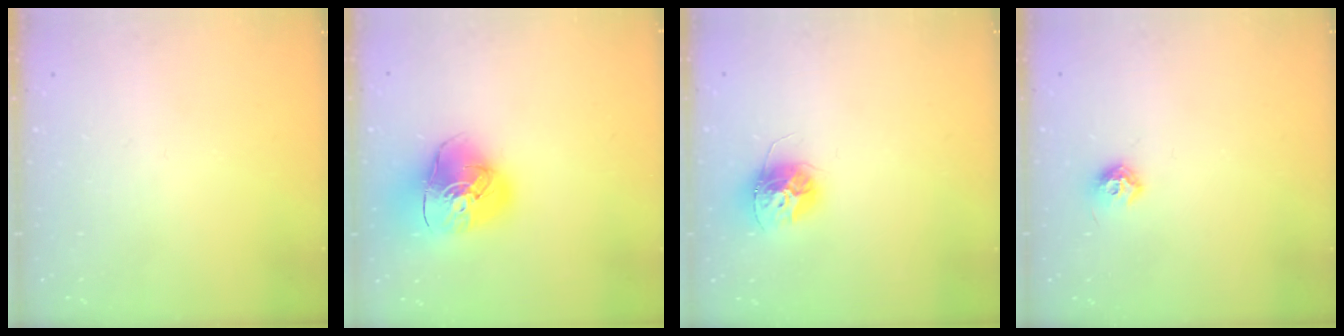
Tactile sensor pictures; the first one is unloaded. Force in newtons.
{"total": 13.9, "press": 13.8, "slide": 1.7}
{"total": 11.1, "press": 11.1, "slide": 0.5}
{"total": 7.9, "press": 7.8, "slide": 0.9}